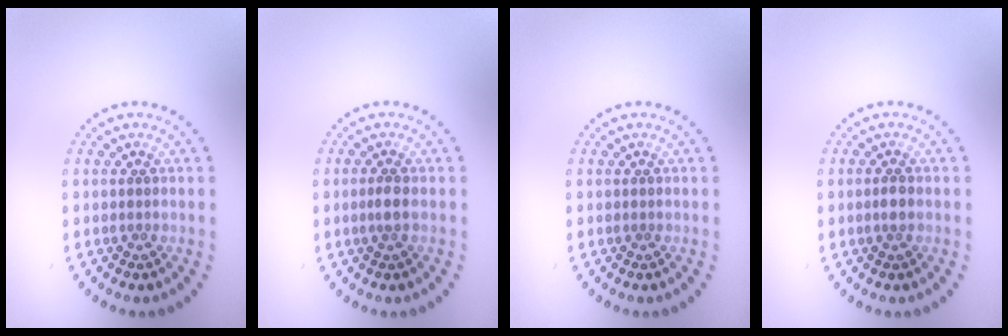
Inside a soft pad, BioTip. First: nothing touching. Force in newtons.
{"total": 1.3, "press": 1.1, "slide": 0.7}
{"total": 0.0}
{"total": 1.1, "press": 1.0, "slide": 0.4}